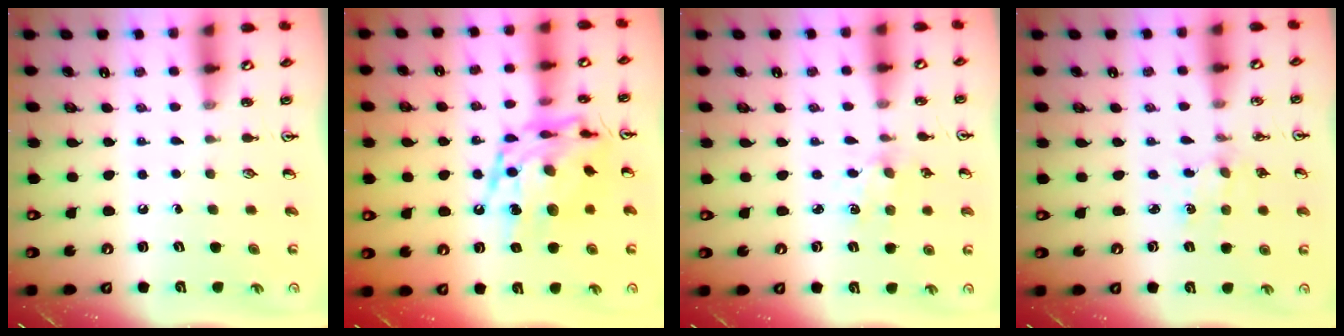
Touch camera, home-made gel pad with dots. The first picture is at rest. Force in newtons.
{"total": 17.9, "press": 17.8, "slide": 1.4}
{"total": 1.9, "press": 1.9, "slide": 0.3}
{"total": 2.8, "press": 2.8, "slide": 0.4}